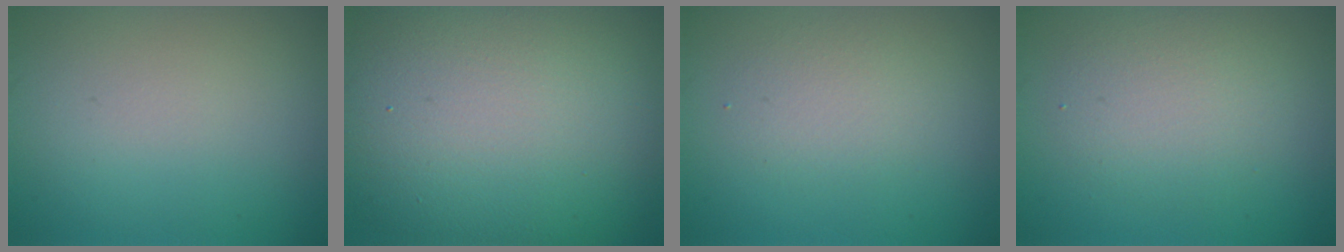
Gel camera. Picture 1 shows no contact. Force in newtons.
{"total": 16.7, "press": 16.6, "slide": 1.6}
{"total": 2.0, "press": 2.0, "slide": 0.1}
{"total": 3.4, "press": 3.4, "slide": 0.4}